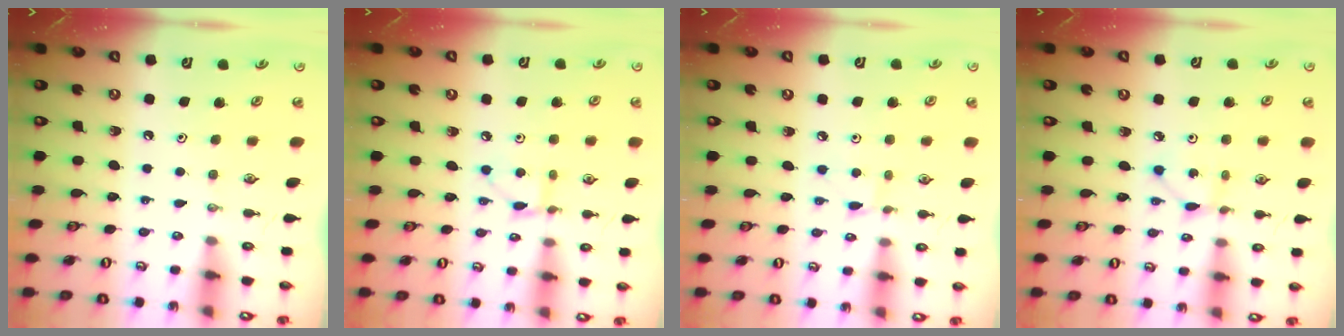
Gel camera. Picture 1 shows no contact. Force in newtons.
{"total": 5.6, "press": 5.5, "slide": 0.7}
{"total": 2.4, "press": 2.4, "slide": 0.3}
{"total": 2.9, "press": 2.9, "slide": 0.2}